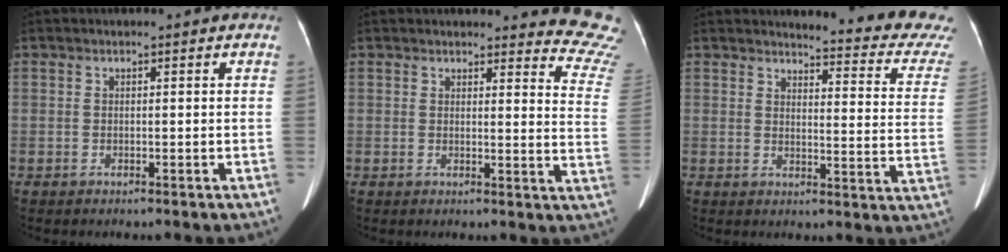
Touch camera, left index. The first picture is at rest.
{"total": 11.1, "force": [11.1, 1.1, 0.8], "torque": [0.034, -0.111, 0.074]}
{"total": 15.2, "force": [14.7, -0.1, 3.6], "torque": [-0.031, -0.114, 0.139]}